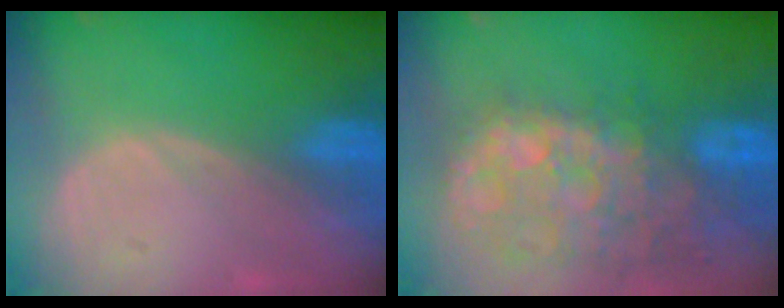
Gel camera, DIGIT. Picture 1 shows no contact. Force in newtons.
{"total": 13.5, "press": 11.6, "slide": 6.8}